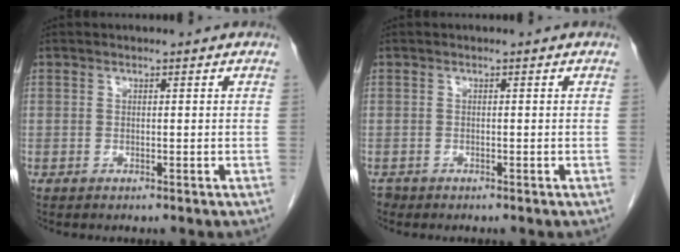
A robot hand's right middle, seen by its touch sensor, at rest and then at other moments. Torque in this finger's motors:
{"motor_torque": [-0.44, 0.04, -0.01, 0.00]}